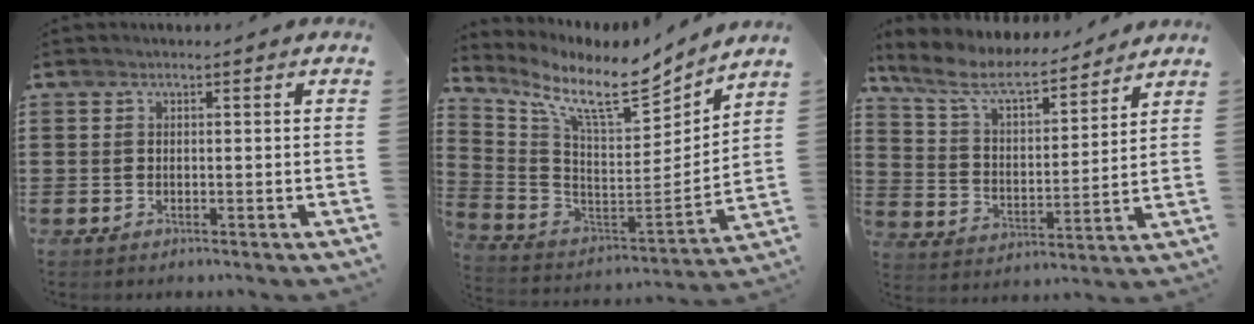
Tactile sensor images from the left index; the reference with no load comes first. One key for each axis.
{"total": 11.0, "fx": 8.4, "fy": 2.2, "fz": 6.8, "tx": -0.149, "ty": -0.063, "tz": 0.137}
{"total": 7.6, "fx": 6.4, "fy": 1.8, "fz": 3.8, "tx": -0.103, "ty": -0.035, "tz": 0.106}